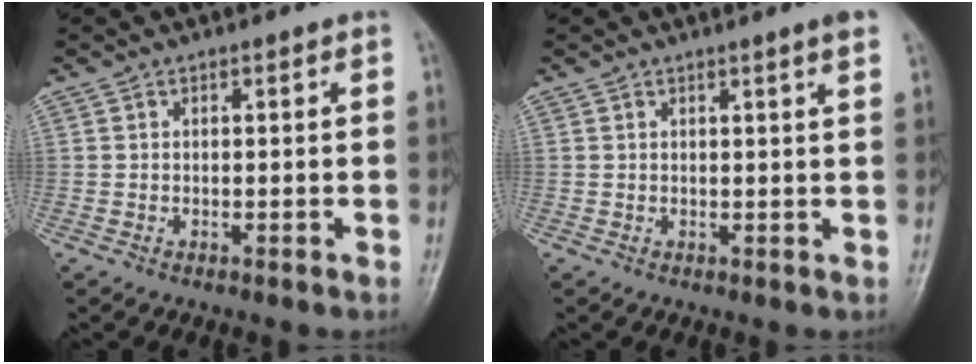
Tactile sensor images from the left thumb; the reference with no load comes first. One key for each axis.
{"total": 2.6, "fx": 1.7, "fy": -0.2, "fz": 2.0, "tx": -0.028, "ty": -0.005, "tz": 0.022}